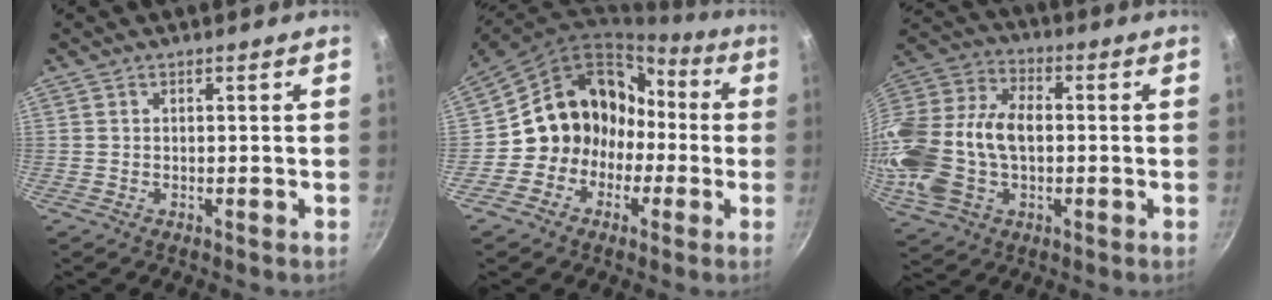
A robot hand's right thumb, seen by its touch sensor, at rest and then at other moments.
{"total": 15.5, "force": [-2.1, 13.8, 6.8], "torque": [-0.061, 0.077, -0.035]}
{"total": 22.1, "force": [-1.3, 14.8, 16.3], "torque": [-0.337, 0.038, -0.024]}